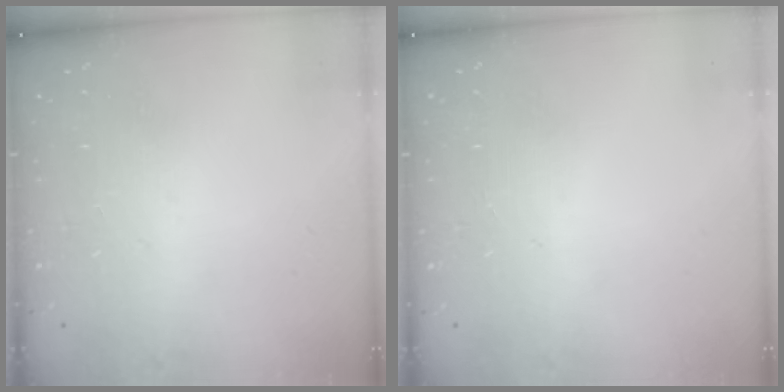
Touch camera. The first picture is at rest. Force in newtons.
{"total": 0.0}